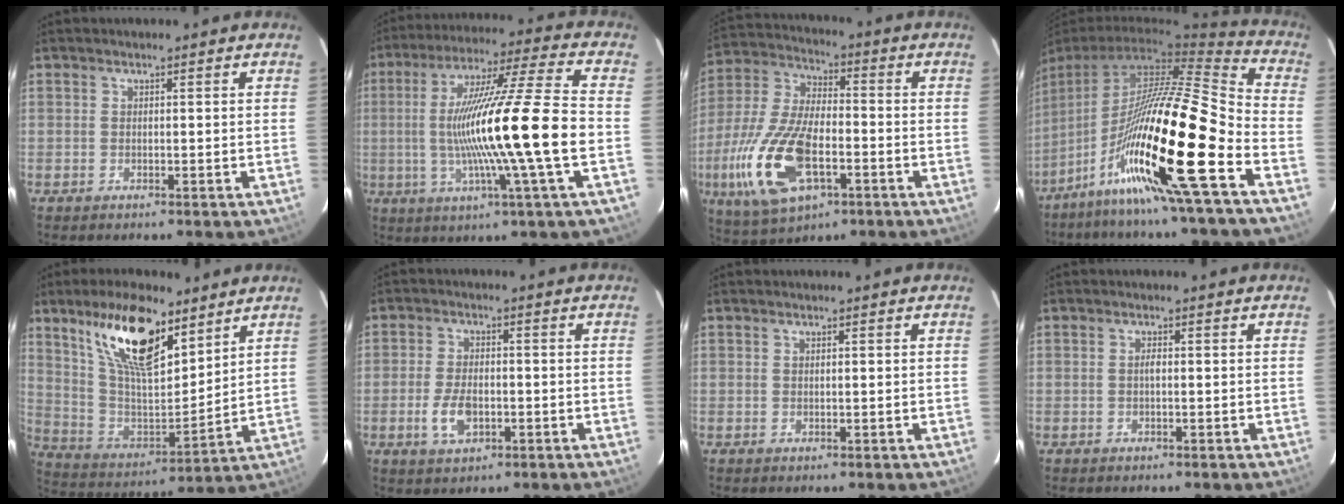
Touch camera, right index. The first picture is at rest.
{"total": 19.8, "force": [-2.5, -1.6, 19.6], "torque": [-0.343, -0.010, -0.043]}
{"total": 19.8, "force": [-6.6, 9.4, 16.2], "torque": [-0.364, -0.022, -0.116]}
{"total": 21.1, "force": [-8.9, 0.3, 19.1], "torque": [-0.319, -0.040, -0.168]}
{"total": 19.2, "force": [11.8, 7.4, 13.2], "torque": [-0.246, 0.004, 0.228]}
{"total": 6.2, "force": [-1.9, 3.4, 4.8], "torque": [-0.104, -0.005, -0.032]}
{"total": 0.5, "force": [0.2, -0.1, 0.4], "torque": [-0.011, 0.002, 0.005]}
{"total": 0.8, "force": [-0.1, 0.1, 0.8], "torque": [-0.017, 0.004, -0.003]}